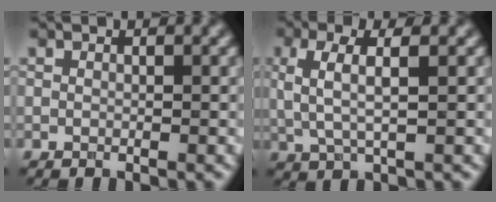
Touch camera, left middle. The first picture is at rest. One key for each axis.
{"total": 3.9, "fx": 0.8, "fy": 1.2, "fz": 3.6, "tx": -0.078, "ty": 0.003, "tz": 0.017}